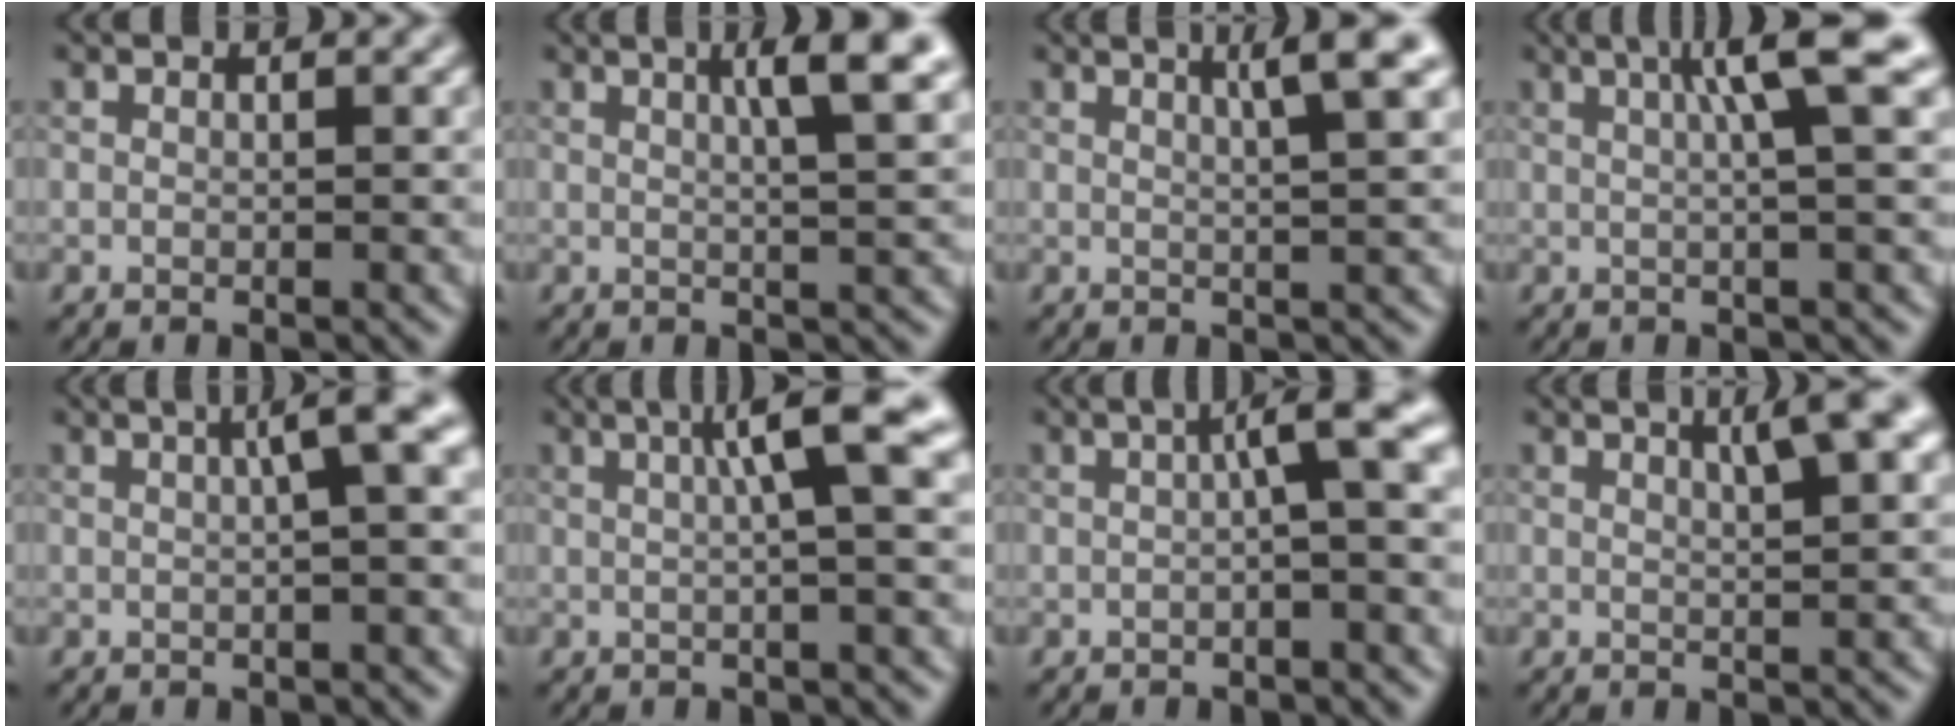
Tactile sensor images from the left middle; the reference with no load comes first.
{"total": 4.9, "force": [1.8, 0.8, 4.5], "torque": [-0.056, 0.009, 0.025]}
{"total": 3.9, "force": [1.8, 0.6, 3.4], "torque": [-0.038, 0.010, 0.025]}
{"total": 5.2, "force": [1.5, 0.6, 5.0], "torque": [-0.072, 0.015, 0.022]}
{"total": 4.2, "force": [0.9, 0.9, 4.0], "torque": [-0.049, 0.020, 0.011]}
{"total": 5.6, "force": [1.4, 0.8, 5.4], "torque": [-0.074, 0.018, 0.021]}
{"total": 4.2, "force": [0.4, 0.7, 4.1], "torque": [-0.058, 0.020, 0.000]}
{"total": 3.8, "force": [2.0, 0.6, 3.2], "torque": [-0.039, 0.004, 0.030]}